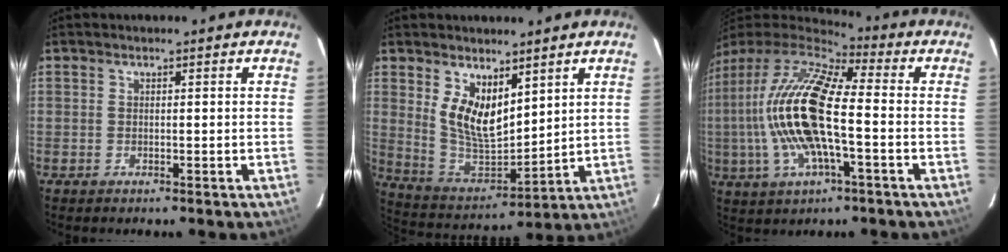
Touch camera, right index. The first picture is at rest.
{"total": 11.4, "force": [5.4, 5.7, 8.3], "torque": [-0.152, -0.010, 0.121]}
{"total": 19.5, "force": [-1.8, 6.0, 18.5], "torque": [-0.348, -0.006, -0.044]}